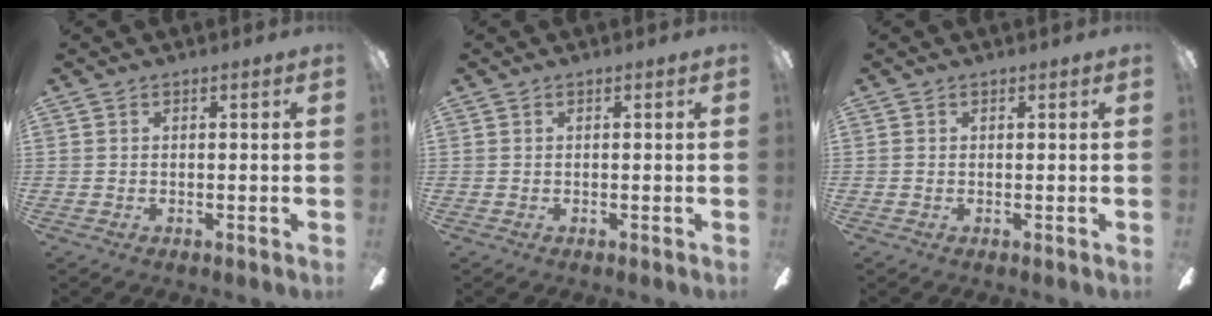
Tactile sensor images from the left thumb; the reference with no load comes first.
{"total": 0.0}
{"total": 0.0}